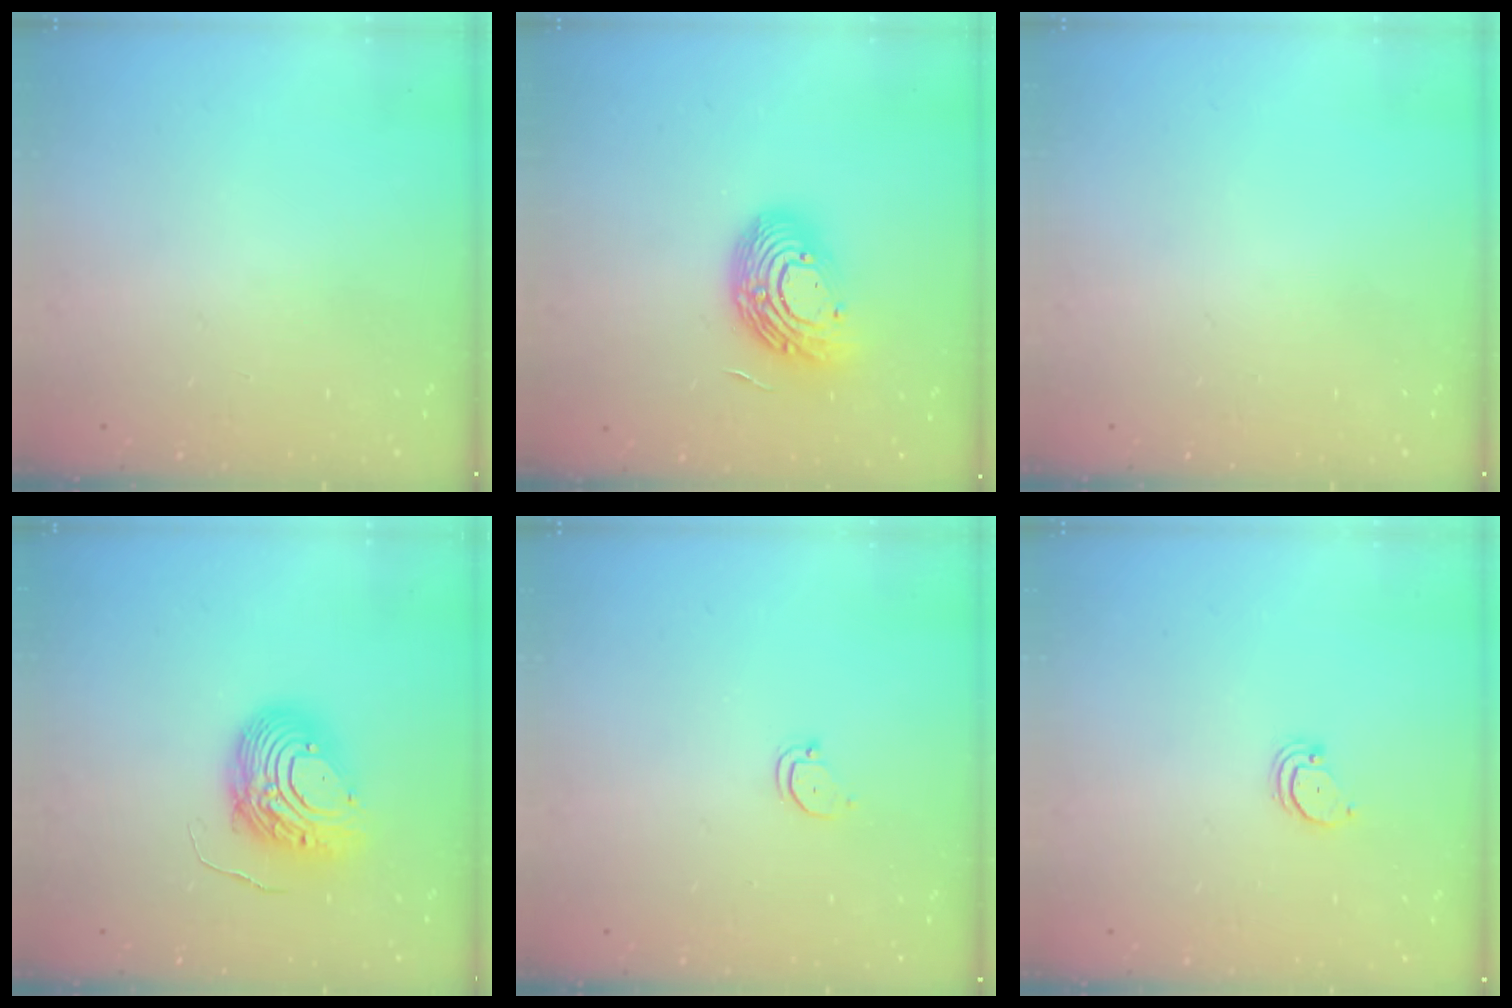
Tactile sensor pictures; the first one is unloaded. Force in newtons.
{"total": 14.5, "press": 14.5, "slide": 1.0}
{"total": 0.0}
{"total": 10.5, "press": 10.5, "slide": 0.9}
{"total": 2.4, "press": 2.4, "slide": 0.2}
{"total": 2.1, "press": 2.1, "slide": 0.2}